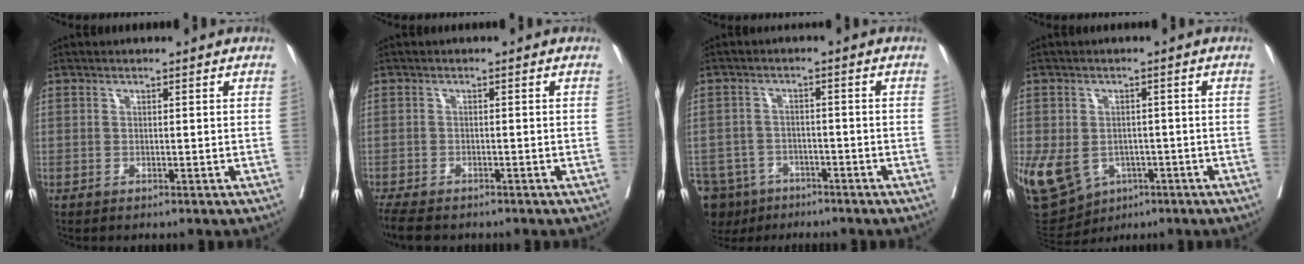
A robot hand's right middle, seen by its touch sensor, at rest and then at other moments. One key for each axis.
{"total": 6.5, "fx": -5.4, "fy": 2.2, "fz": 2.9, "tx": -0.051, "ty": -0.012, "tz": -0.085}
{"total": 9.2, "fx": -6.8, "fy": 5.9, "fz": 2.0, "tx": -0.046, "ty": -0.004, "tz": -0.105}
{"total": 16.0, "fx": -5.7, "fy": 12.6, "fz": 8.0, "tx": -0.203, "ty": 0.006, "tz": -0.076}